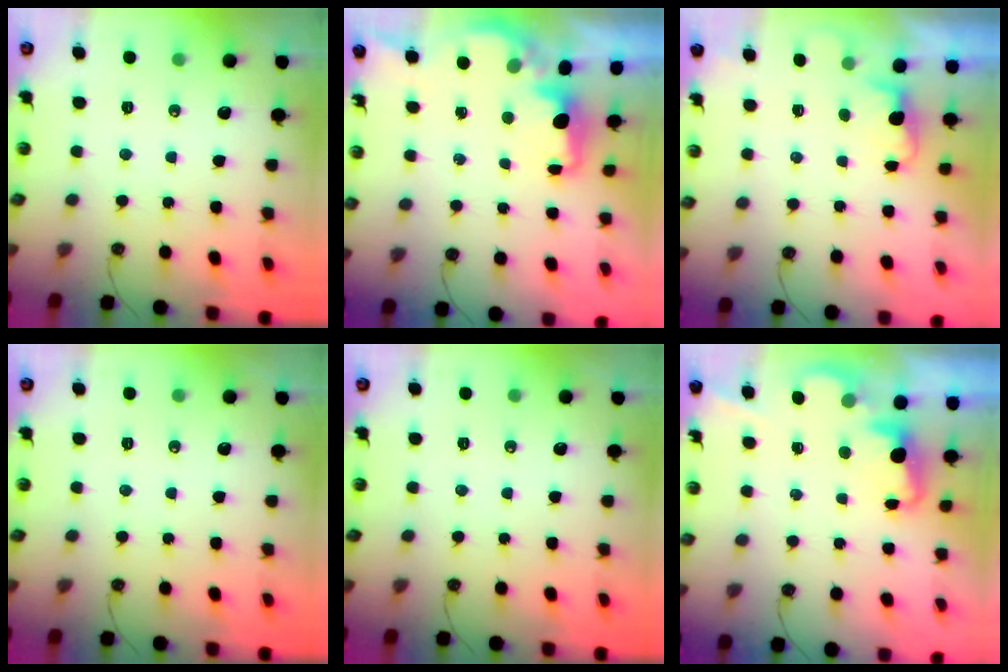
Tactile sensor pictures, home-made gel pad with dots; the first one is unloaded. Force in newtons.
{"total": 1.8, "press": 1.7, "slide": 0.5}
{"total": 1.1, "press": 0.8, "slide": 0.8}
{"total": 0.0}
{"total": 0.0}
{"total": 2.3, "press": 2.2, "slide": 0.5}